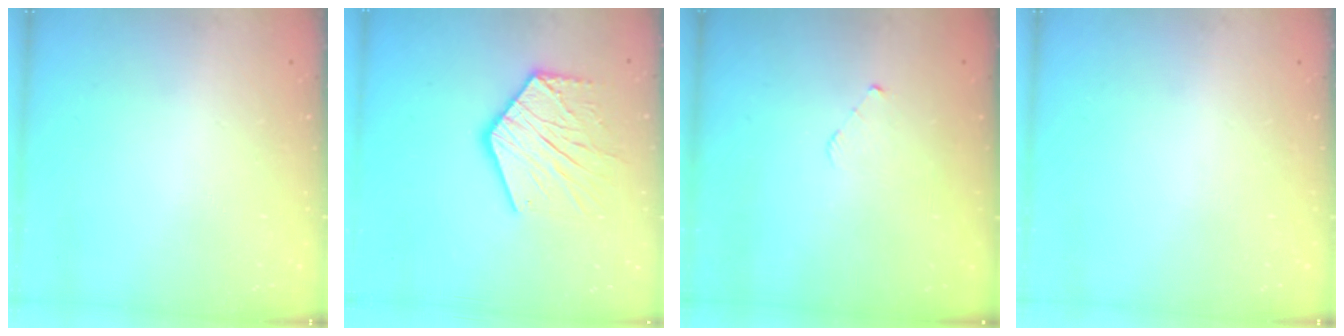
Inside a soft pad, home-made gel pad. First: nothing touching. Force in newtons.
{"total": 14.2, "press": 14.2, "slide": 0.7}
{"total": 3.2, "press": 3.1, "slide": 0.3}
{"total": 0.0}